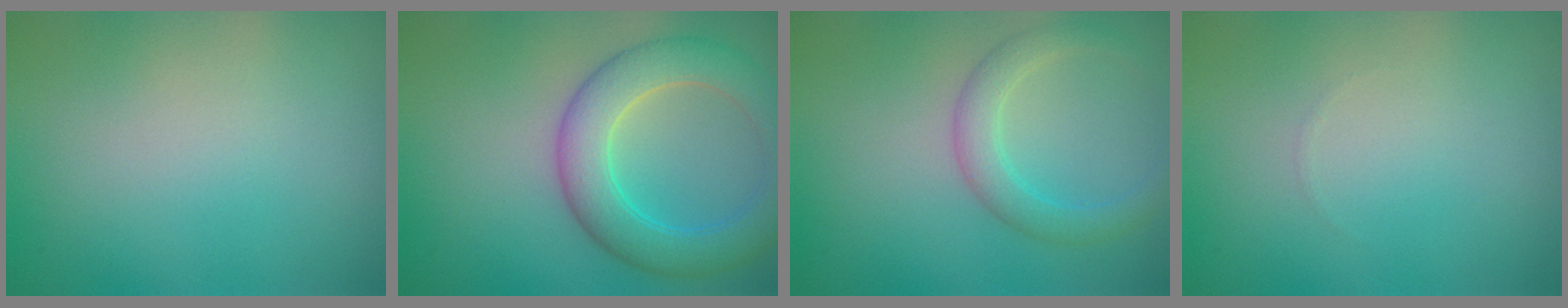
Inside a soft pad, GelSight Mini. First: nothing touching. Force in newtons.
{"total": 6.6, "press": 6.6, "slide": 0.2}
{"total": 3.0, "press": 3.0, "slide": 0.1}
{"total": 0.0}